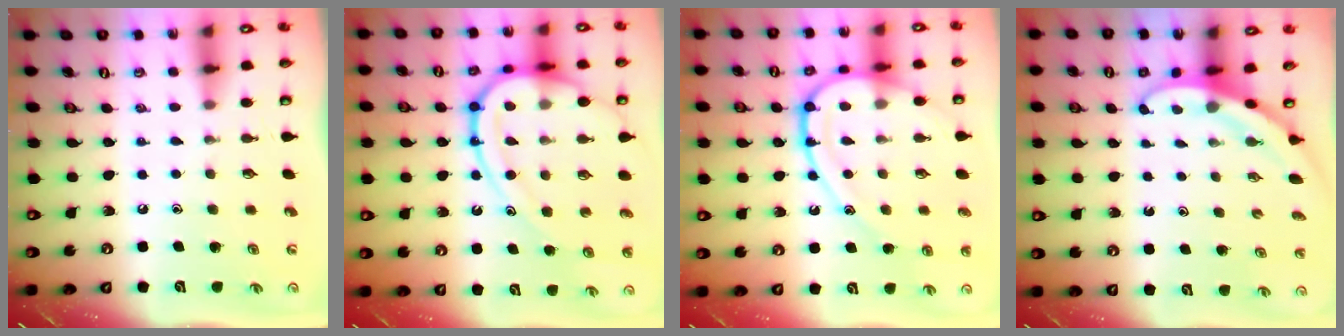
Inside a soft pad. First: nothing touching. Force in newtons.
{"total": 18.6, "press": 18.5, "slide": 1.9}
{"total": 16.0, "press": 16.0, "slide": 1.5}
{"total": 3.1, "press": 3.1, "slide": 0.1}